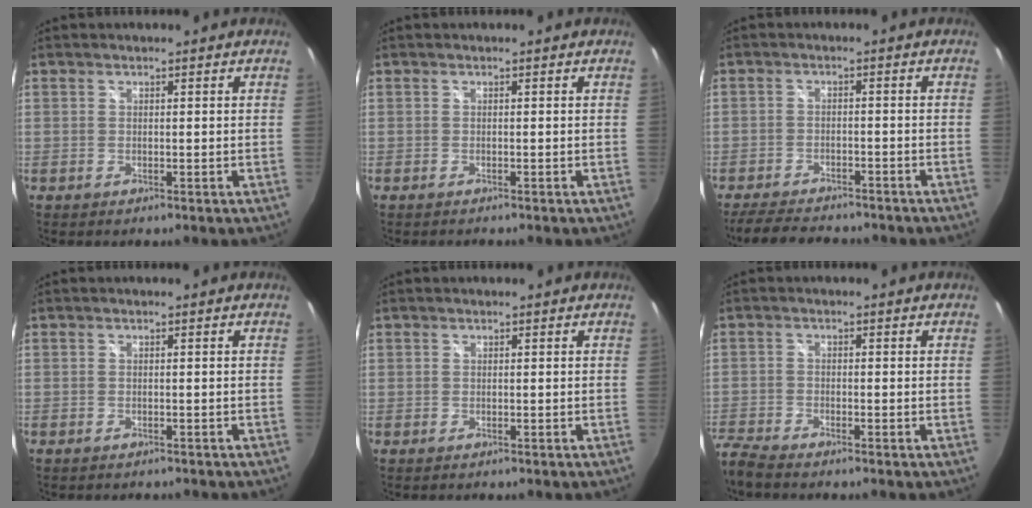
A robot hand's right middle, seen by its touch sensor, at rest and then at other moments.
{"total": 1.3, "force": [-1.2, 0.1, 0.5], "torque": [-0.007, -0.010, -0.017]}
{"total": 8.1, "force": [-7.3, 2.6, 2.6], "torque": [-0.077, 0.005, -0.112]}
{"total": 1.8, "force": [-1.7, 0.6, 0.5], "torque": [-0.014, -0.011, -0.022]}
{"total": 0.0}
{"total": 6.0, "force": [-5.6, 0.8, 1.9], "torque": [-0.067, -0.021, -0.110]}